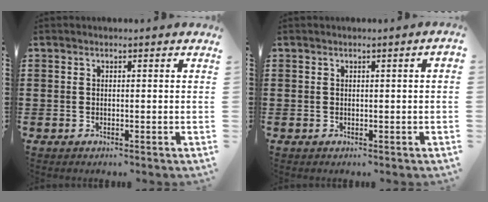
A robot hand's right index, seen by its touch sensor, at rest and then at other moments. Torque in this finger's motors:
{"motor_torque": [0.36, -0.21, 0.03, 0.03]}